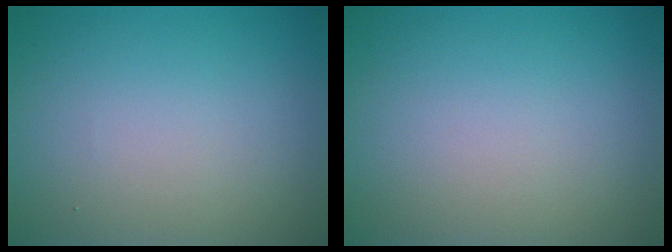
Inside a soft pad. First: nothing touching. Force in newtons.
{"total": 0.0}